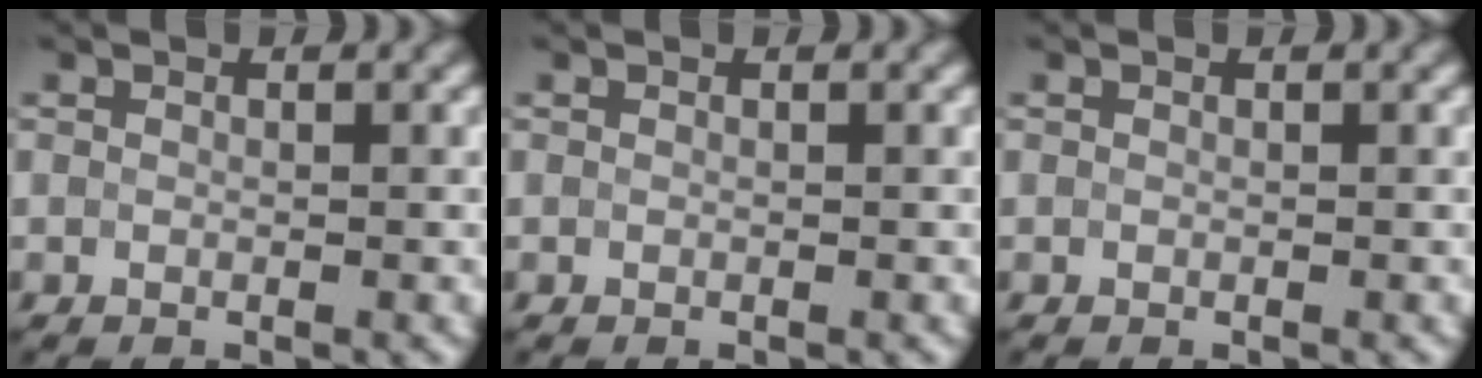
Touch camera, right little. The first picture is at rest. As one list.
[{"total": 0.0}, {"total": 0.0}]